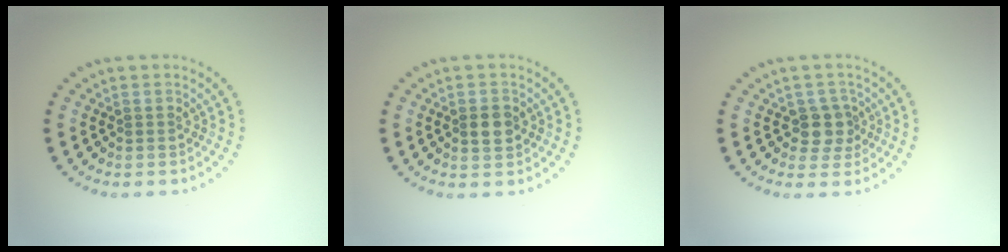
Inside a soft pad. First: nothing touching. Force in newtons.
{"total": 2.4, "press": 2.4, "slide": 0.0}
{"total": 2.3, "press": 2.0, "slide": 1.2}